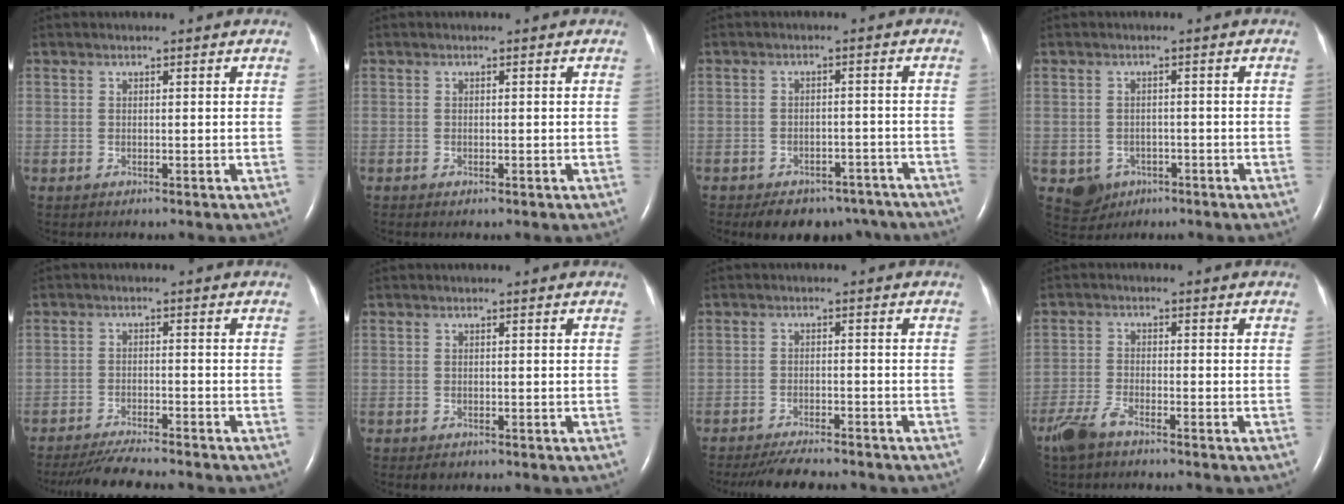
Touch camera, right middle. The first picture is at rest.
{"total": 0.0}
{"total": 10.0, "force": [-8.0, 5.3, 2.7], "torque": [-0.024, 0.009, -0.092]}
{"total": 4.3, "force": [-1.9, 3.8, 1.0], "torque": [-0.018, 0.004, -0.020]}
{"total": 8.5, "force": [-7.8, 0.0, 3.5], "torque": [-0.051, -0.023, -0.126]}
{"total": 0.7, "force": [-0.5, 0.5, 0.2], "torque": [-0.007, 0.000, -0.005]}
{"total": 8.5, "force": [-7.7, 1.0, 3.3], "torque": [-0.048, -0.018, -0.115]}
{"total": 4.5, "force": [-3.6, 1.0, 2.6], "torque": [-0.066, -0.008, -0.073]}